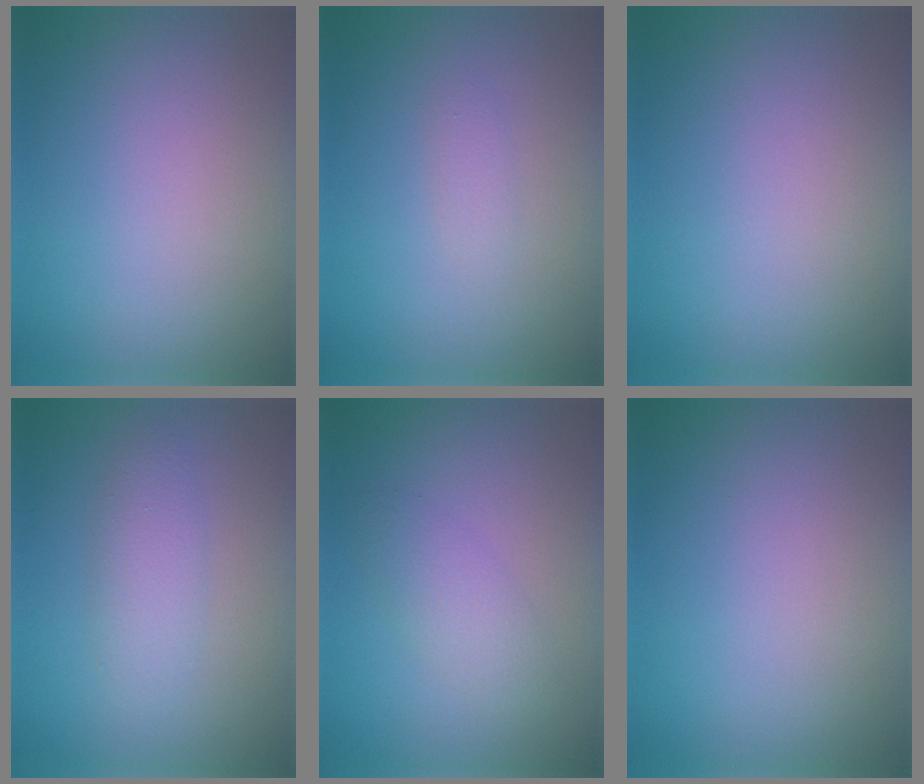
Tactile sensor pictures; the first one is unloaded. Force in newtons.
{"total": 0.8, "press": 0.8, "slide": 0.0}
{"total": 0.0}
{"total": 2.3, "press": 2.3, "slide": 0.1}
{"total": 2.2, "press": 2.2, "slide": 0.1}
{"total": 0.0}